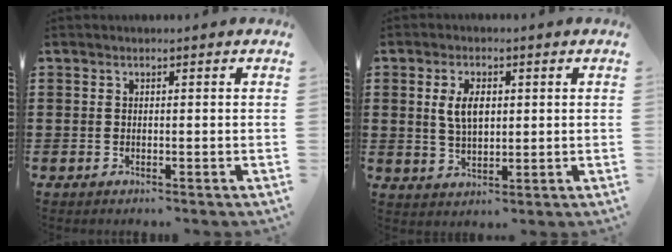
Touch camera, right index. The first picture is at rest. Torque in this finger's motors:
{"motor_torque": [0.25, -0.03, 0.20, 0.13]}